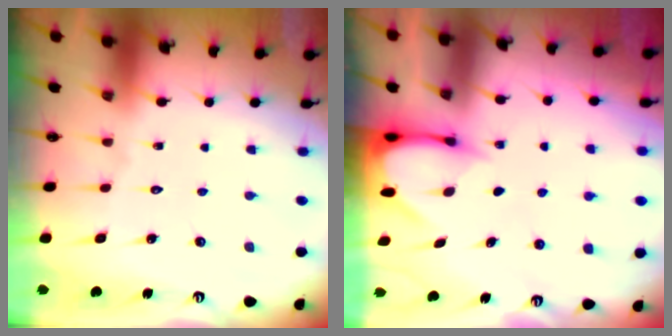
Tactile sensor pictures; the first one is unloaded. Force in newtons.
{"total": 3.4, "press": 3.4, "slide": 0.3}